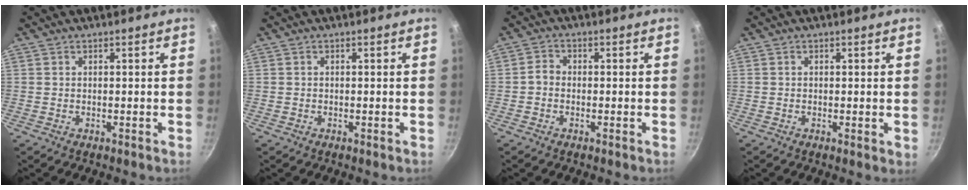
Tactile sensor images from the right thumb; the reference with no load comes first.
{"total": 0.0}
{"total": 2.4, "force": [-0.6, 1.9, 1.4], "torque": [-0.019, 0.010, -0.019]}
{"total": 1.3, "force": [0.0, 0.4, 1.2], "torque": [-0.020, -0.006, -0.003]}